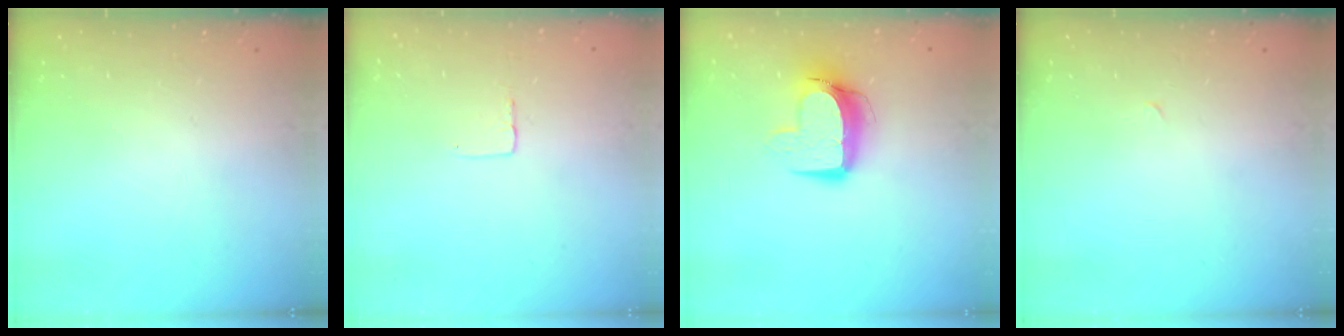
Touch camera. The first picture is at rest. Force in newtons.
{"total": 2.7, "press": 2.7, "slide": 0.1}
{"total": 11.0, "press": 10.9, "slide": 1.1}
{"total": 0.0}